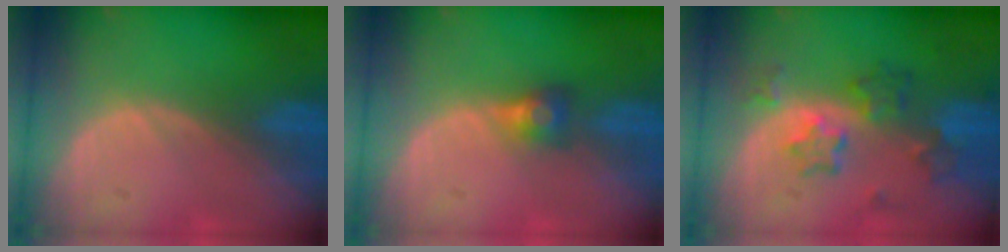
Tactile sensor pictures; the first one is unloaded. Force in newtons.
{"total": 2.8, "press": 2.6, "slide": 1.0}
{"total": 7.2, "press": 6.4, "slide": 3.4}